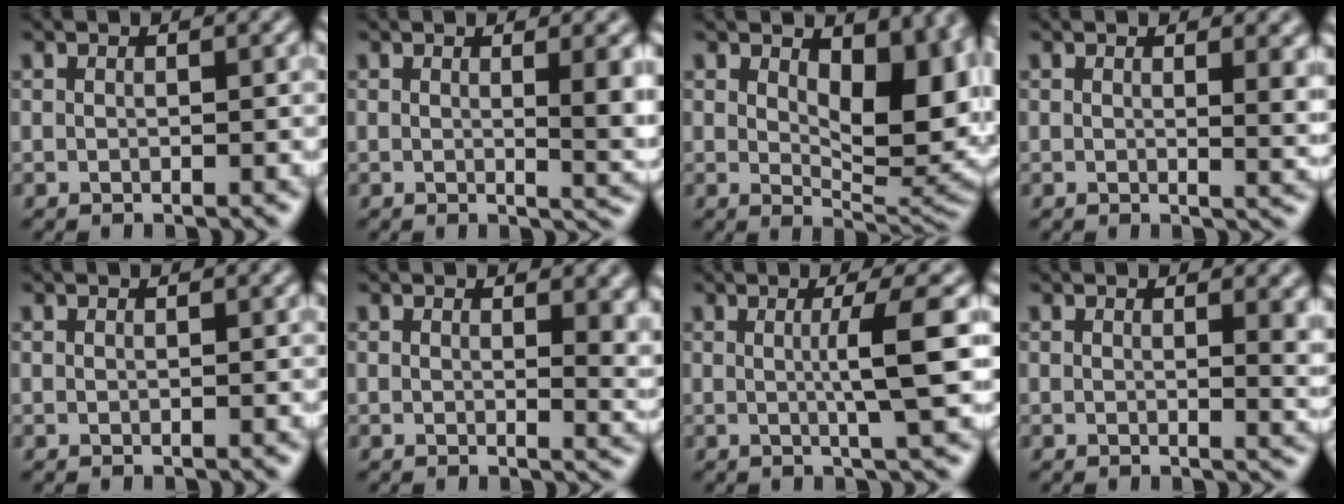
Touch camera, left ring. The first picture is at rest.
{"total": 3.8, "force": [0.7, 1.1, 3.5], "torque": [-0.035, -0.004, 0.010]}
{"total": 9.3, "force": [2.2, 4.8, 7.6], "torque": [-0.106, -0.013, 0.039]}
{"total": 3.3, "force": [1.1, 1.3, 2.8], "torque": [-0.026, -0.001, 0.016]}
{"total": 0.0}
{"total": 3.7, "force": [0.9, 1.7, 3.2], "torque": [-0.028, -0.008, 0.015]}
{"total": 4.0, "force": [0.3, 0.5, 4.0], "torque": [-0.063, 0.001, -0.001]}
{"total": 3.1, "force": [0.8, 1.1, 2.7], "torque": [-0.024, 0.000, 0.011]}